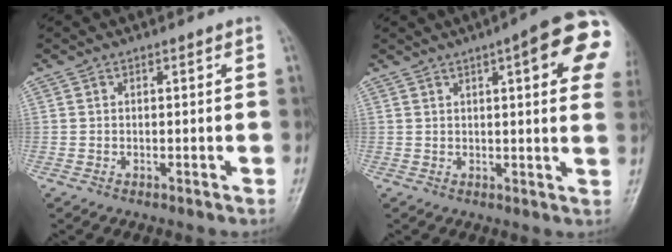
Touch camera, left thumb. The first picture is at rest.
{"total": 16.9, "force": [5.9, 3.6, 15.4], "torque": [-0.183, 0.002, 0.065]}